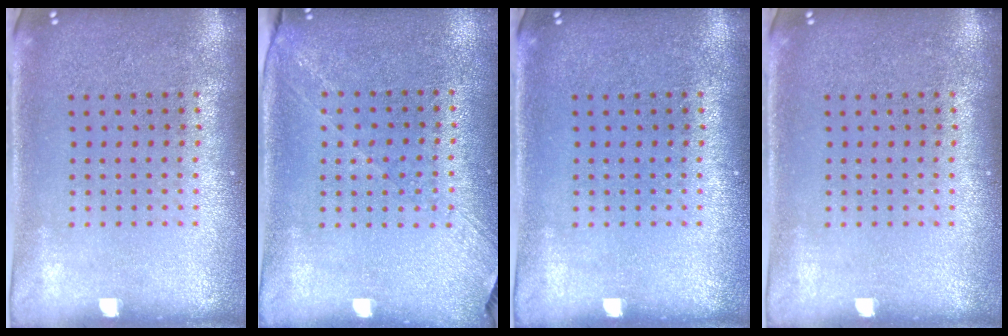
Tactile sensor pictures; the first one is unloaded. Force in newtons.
{"total": 1.2, "press": 1.1, "slide": 0.6}
{"total": 0.0}
{"total": 0.0}